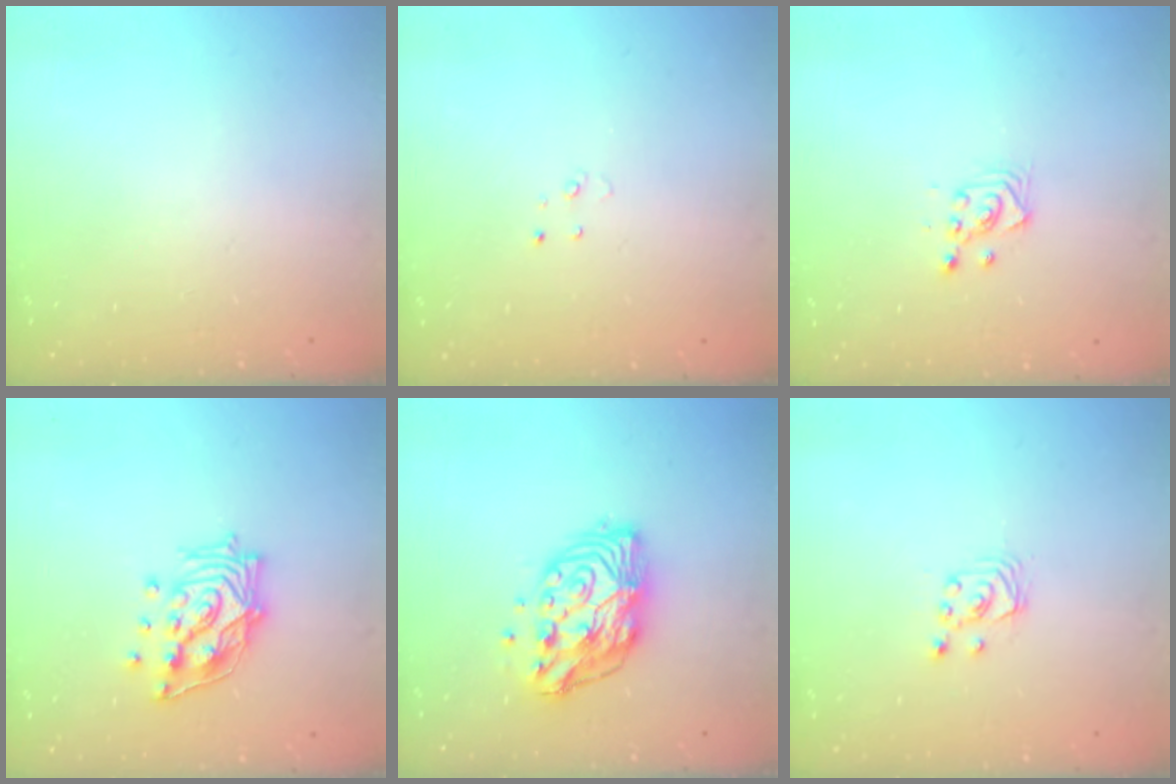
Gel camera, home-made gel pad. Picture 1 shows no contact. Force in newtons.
{"total": 2.3, "press": 2.3, "slide": 0.2}
{"total": 3.4, "press": 3.1, "slide": 1.2}
{"total": 14.5, "press": 14.4, "slide": 1.6}
{"total": 12.6, "press": 12.6, "slide": 1.1}
{"total": 2.5, "press": 2.5, "slide": 0.3}